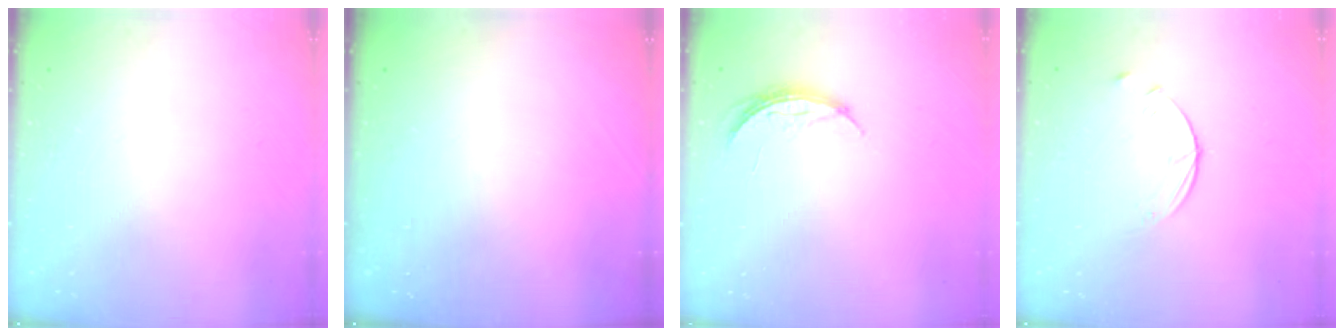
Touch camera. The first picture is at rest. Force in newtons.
{"total": 0.0}
{"total": 4.2, "press": 4.2, "slide": 0.5}
{"total": 2.6, "press": 2.5, "slide": 0.3}